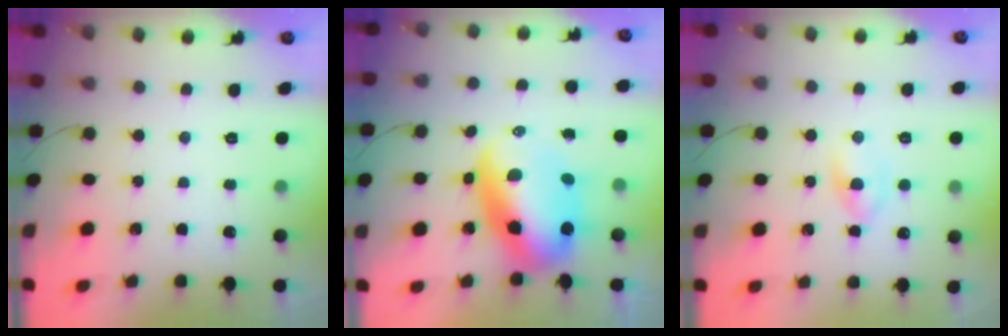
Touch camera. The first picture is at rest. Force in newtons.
{"total": 13.7, "press": 13.3, "slide": 3.4}
{"total": 2.6, "press": 2.3, "slide": 1.1}